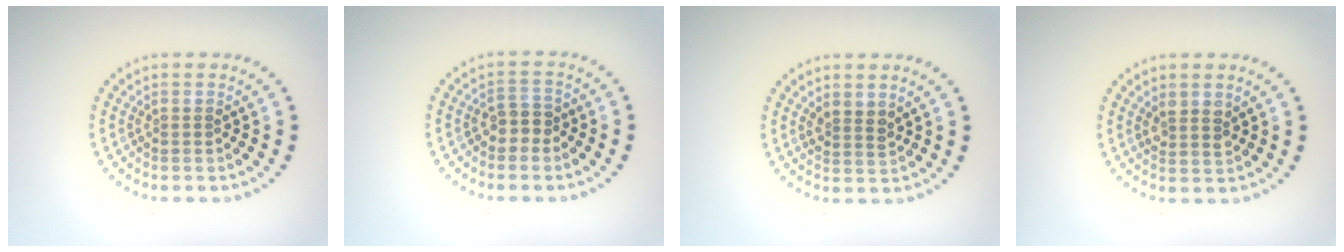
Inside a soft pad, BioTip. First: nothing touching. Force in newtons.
{"total": 1.9, "press": 1.7, "slide": 0.8}
{"total": 1.7, "press": 1.4, "slide": 1.0}
{"total": 1.7, "press": 1.5, "slide": 0.8}